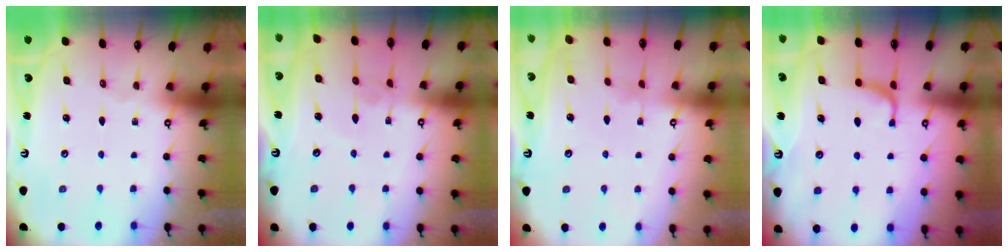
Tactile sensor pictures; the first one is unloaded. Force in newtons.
{"total": 2.2, "press": 2.2, "slide": 0.1}
{"total": 3.6, "press": 3.5, "slide": 0.2}
{"total": 1.0, "press": 0.9, "slide": 0.5}